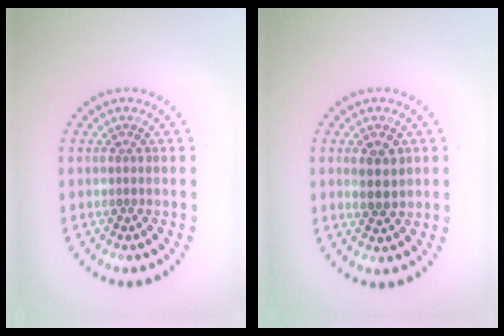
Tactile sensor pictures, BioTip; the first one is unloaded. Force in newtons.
{"total": 2.3, "press": 2.2, "slide": 0.6}